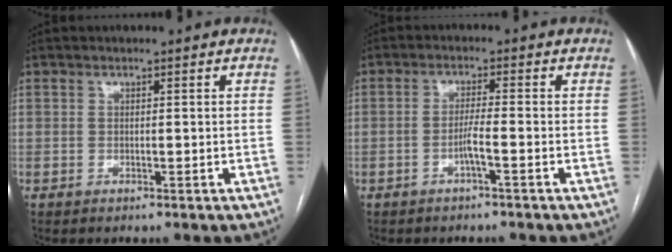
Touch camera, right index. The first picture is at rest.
{"total": 2.9, "force": [-1.3, -0.4, 2.5], "torque": [-0.048, 0.000, -0.027]}